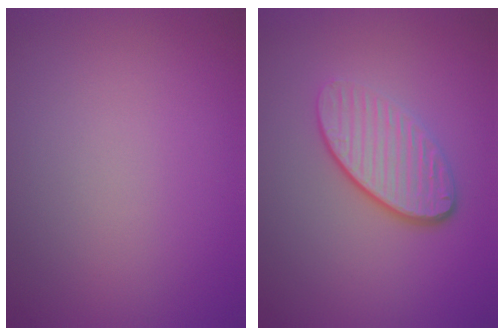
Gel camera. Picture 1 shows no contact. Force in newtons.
{"total": 4.2, "press": 2.9, "slide": 3.0}